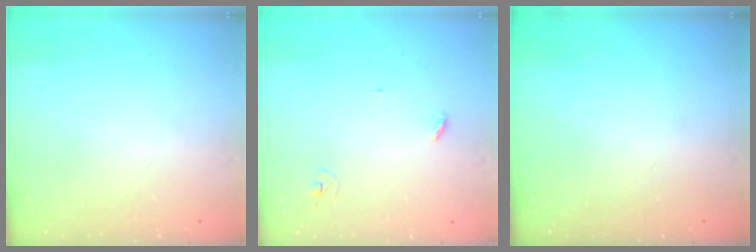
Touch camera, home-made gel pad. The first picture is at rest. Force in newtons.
{"total": 2.9, "press": 2.9, "slide": 0.2}
{"total": 0.0}